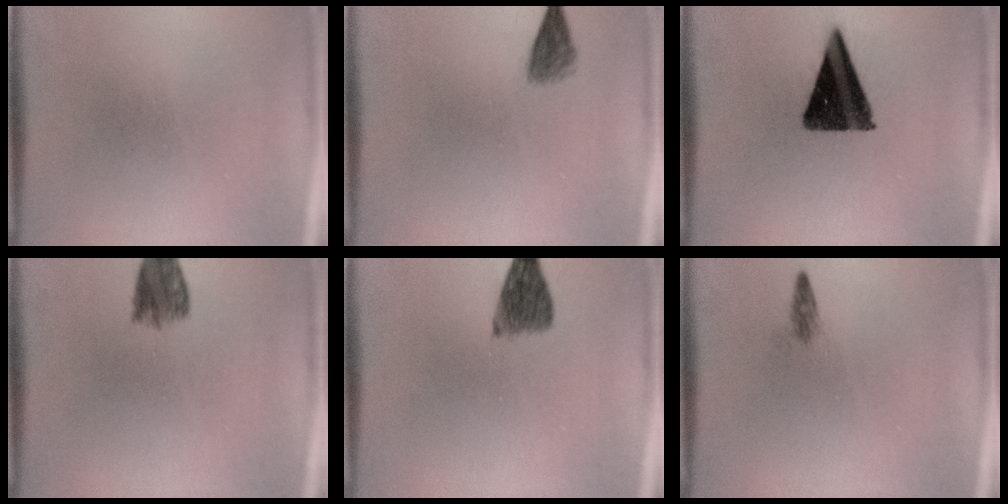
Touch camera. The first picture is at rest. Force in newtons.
{"total": 2.0}
{"total": 13.0}
{"total": 4.8}
{"total": 4.5}
{"total": 1.1}